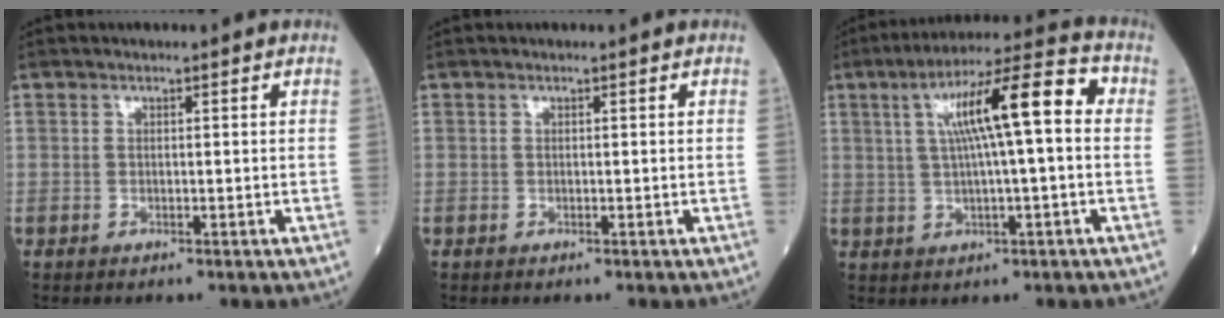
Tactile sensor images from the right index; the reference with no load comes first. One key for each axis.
{"total": 0.0}
{"total": 12.6, "fx": 2.1, "fy": 1.4, "fz": 12.3, "tx": -0.202, "ty": 0.035, "tz": 0.031}